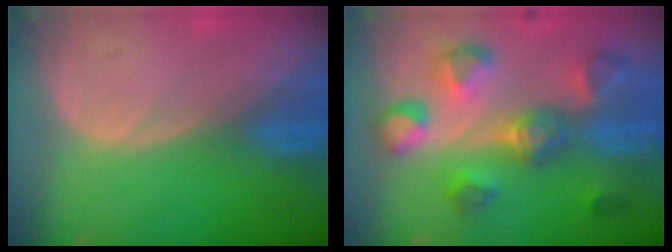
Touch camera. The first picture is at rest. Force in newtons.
{"total": 9.9, "press": 9.7, "slide": 1.9}